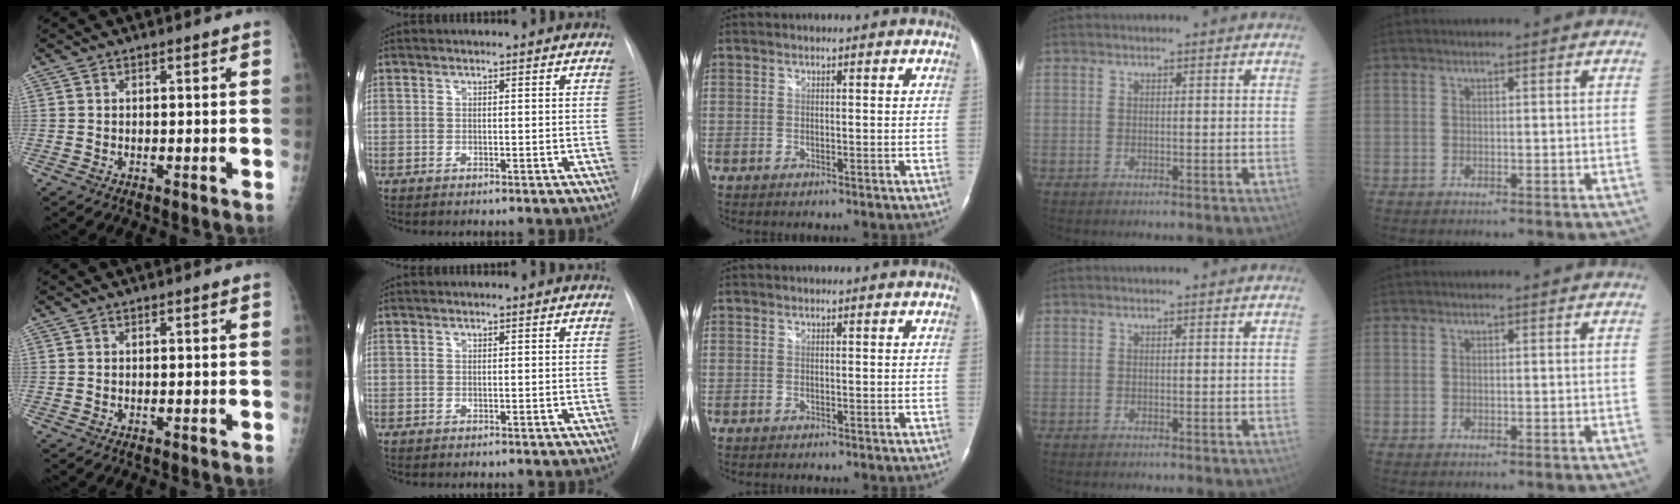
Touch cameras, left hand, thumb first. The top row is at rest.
{}